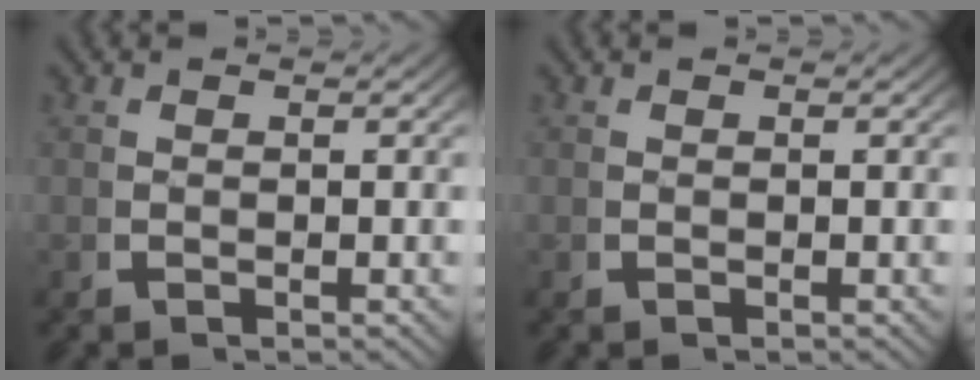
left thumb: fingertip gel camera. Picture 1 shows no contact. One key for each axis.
{"total": 0.0}